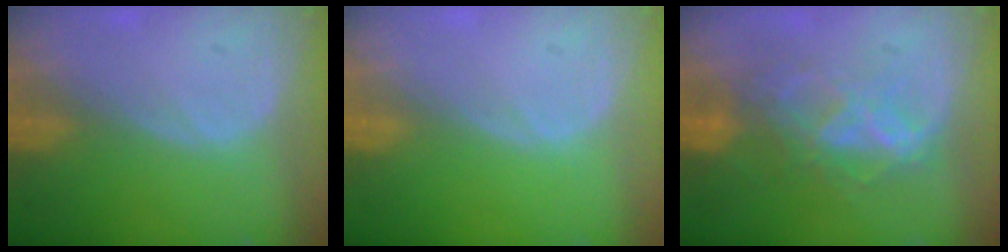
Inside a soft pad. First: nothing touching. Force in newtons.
{"total": 0.0}
{"total": 6.8, "press": 6.7, "slide": 1.5}